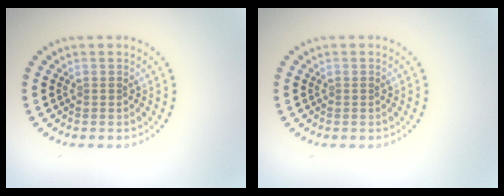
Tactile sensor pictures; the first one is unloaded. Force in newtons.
{"total": 0.0}